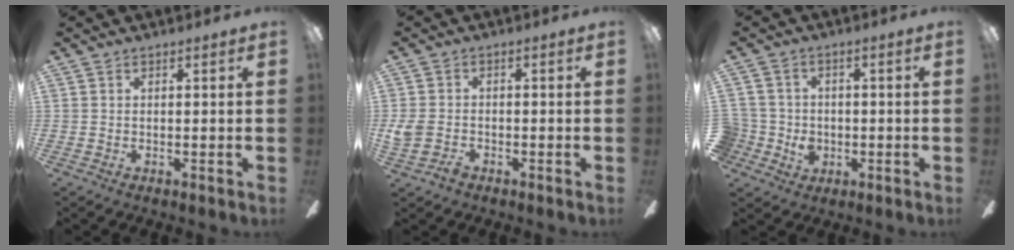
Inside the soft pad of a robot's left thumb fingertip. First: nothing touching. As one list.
[{"total": 4.7, "force": [-2.4, 3.2, 2.6], "torque": [-0.059, 0.009, -0.045]}, {"total": 6.1, "force": [-0.9, 5.8, 1.4], "torque": [-0.043, 0.008, -0.011]}]